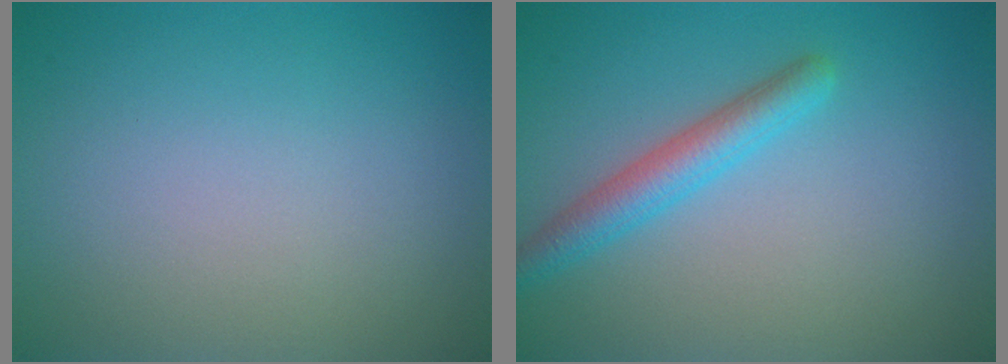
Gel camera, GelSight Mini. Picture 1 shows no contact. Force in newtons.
{"total": 3.0, "press": 3.0, "slide": 0.1}